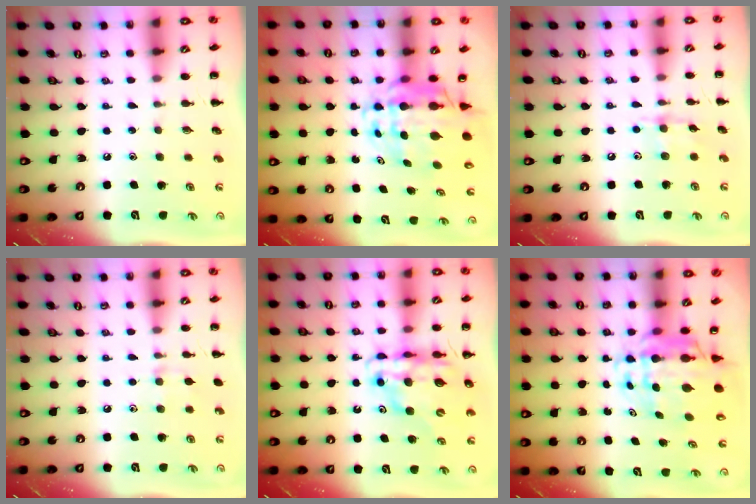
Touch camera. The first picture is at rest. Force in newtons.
{"total": 10.8, "press": 10.4, "slide": 2.9}
{"total": 6.2, "press": 6.1, "slide": 0.6}
{"total": 6.3, "press": 6.0, "slide": 2.2}
{"total": 15.0, "press": 14.4, "slide": 4.0}
{"total": 9.2, "press": 8.8, "slide": 2.8}